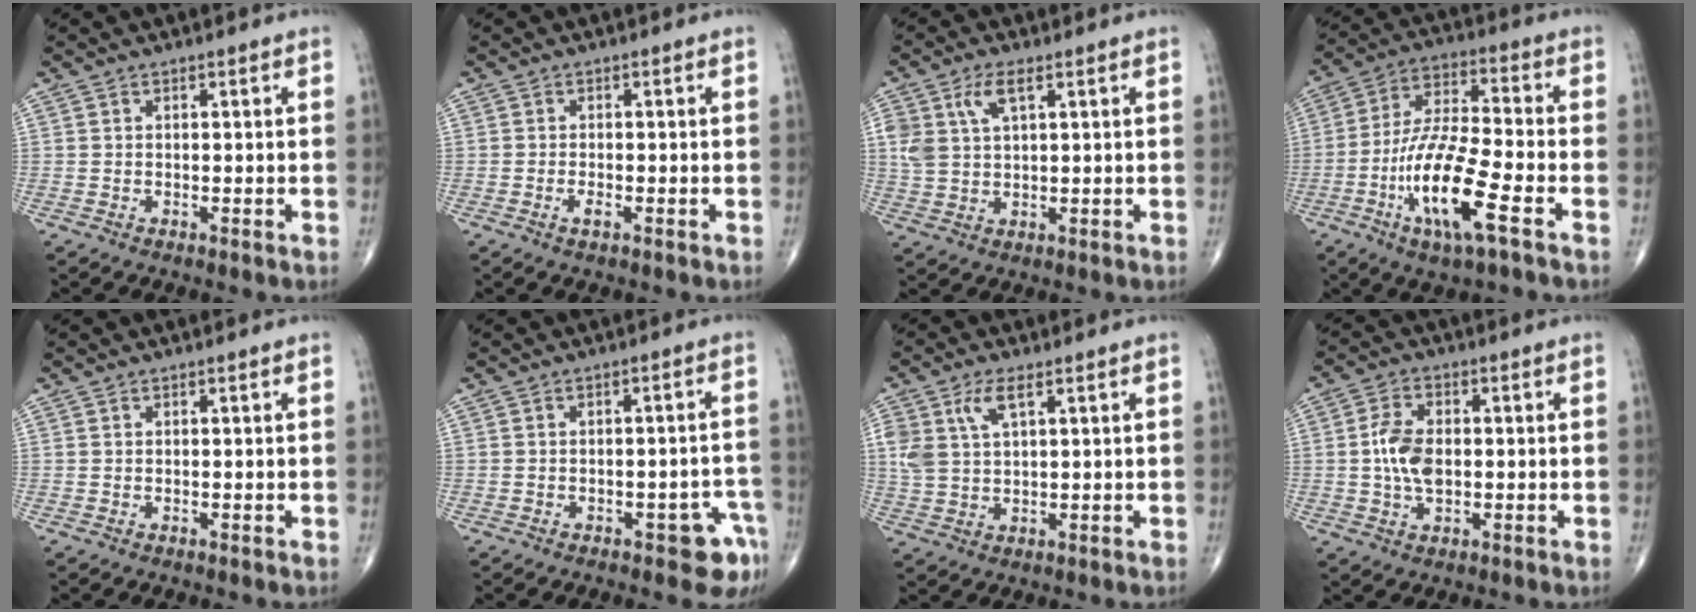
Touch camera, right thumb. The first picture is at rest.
{"total": 1.6, "force": [-0.7, 0.6, 1.3], "torque": [-0.024, 0.000, -0.014]}
{"total": 6.3, "force": [2.8, 3.0, 4.8], "torque": [-0.101, -0.001, 0.058]}
{"total": 15.0, "force": [-6.2, 3.4, 13.2], "torque": [-0.274, 0.024, -0.117]}
{"total": 0.0}
{"total": 6.2, "force": [-3.5, 2.7, 4.3], "torque": [-0.026, 0.028, -0.039]}
{"total": 6.3, "force": [2.8, 2.9, 4.9], "torque": [-0.106, -0.003, 0.059]}
{"total": 7.2, "force": [-0.1, 4.2, 5.9], "torque": [-0.111, 0.005, -0.005]}